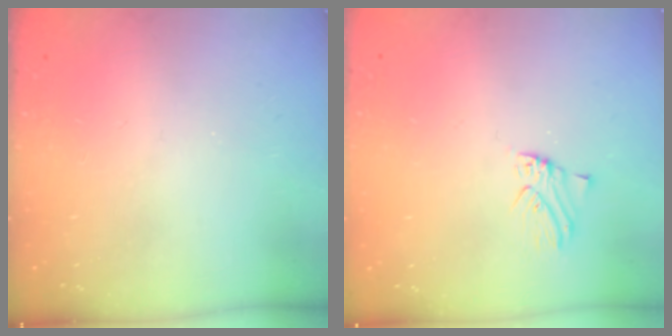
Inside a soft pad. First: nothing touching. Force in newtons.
{"total": 0.0}